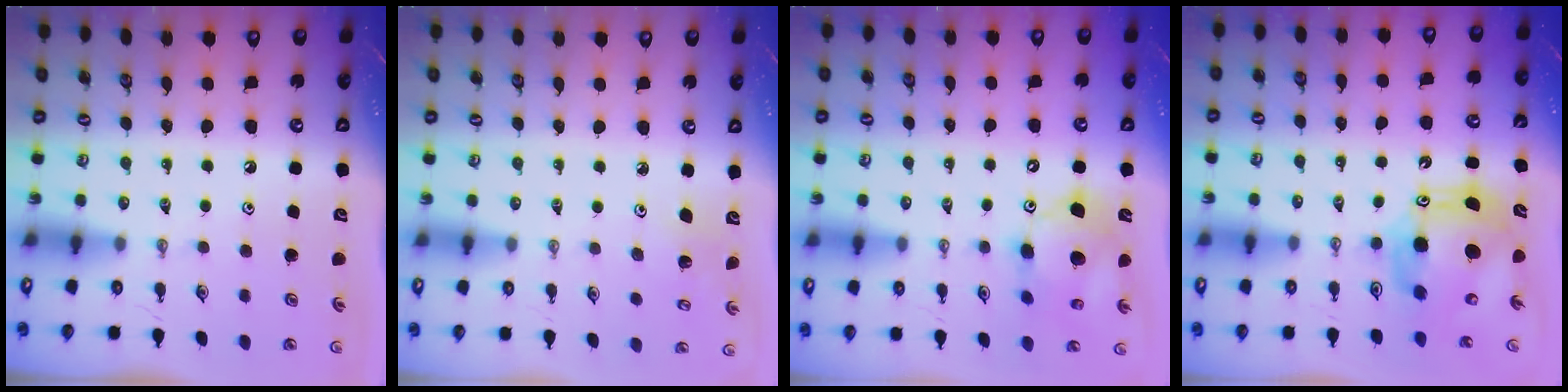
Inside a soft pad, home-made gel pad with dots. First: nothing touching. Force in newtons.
{"total": 4.0, "press": 3.9, "slide": 0.5}
{"total": 12.8, "press": 12.6, "slide": 2.2}
{"total": 13.0, "press": 12.9, "slide": 1.0}